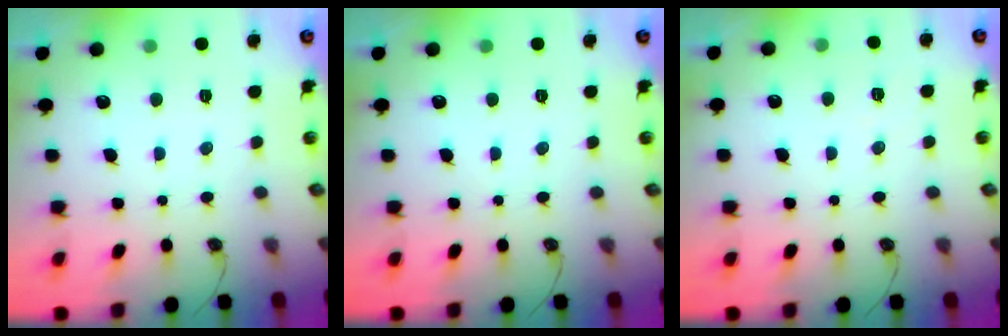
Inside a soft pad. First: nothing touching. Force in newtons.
{"total": 0.0}
{"total": 5.6, "press": 4.6, "slide": 3.1}